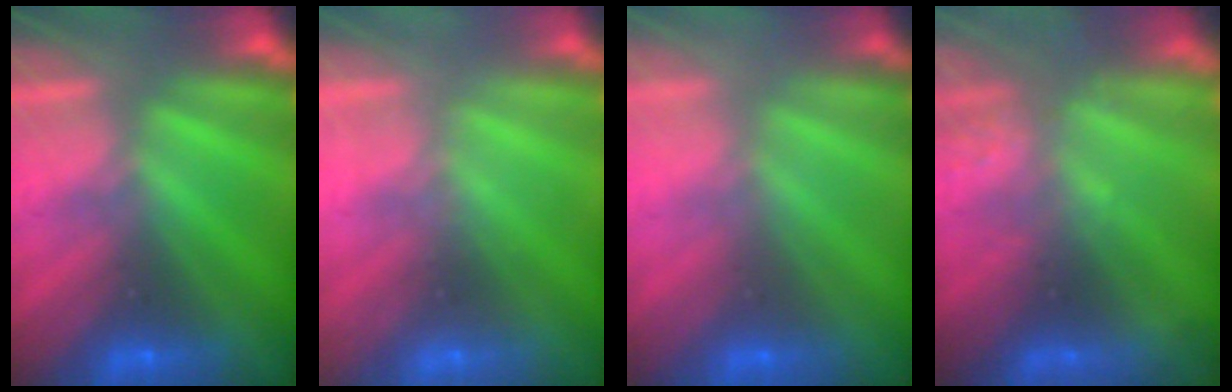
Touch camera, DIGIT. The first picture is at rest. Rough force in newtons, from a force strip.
{"total": 2.3}
{"total": 2.7}
{"total": 2.3}